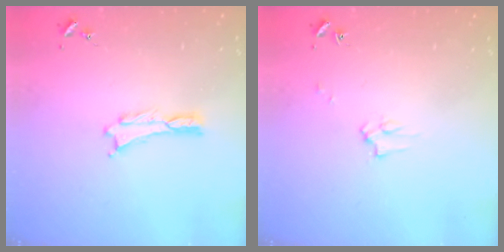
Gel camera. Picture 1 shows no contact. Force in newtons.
{"total": 2.2, "press": 2.2, "slide": 0.2}